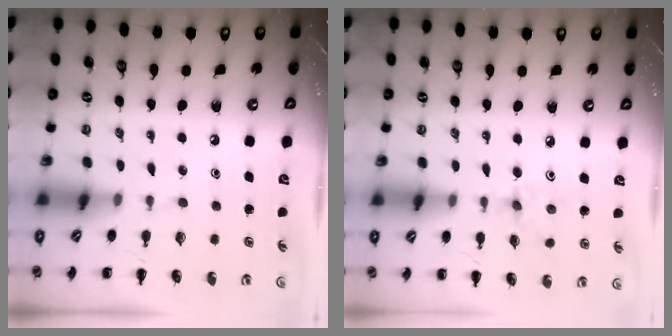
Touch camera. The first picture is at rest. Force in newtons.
{"total": 2.2, "press": 2.2, "slide": 0.5}